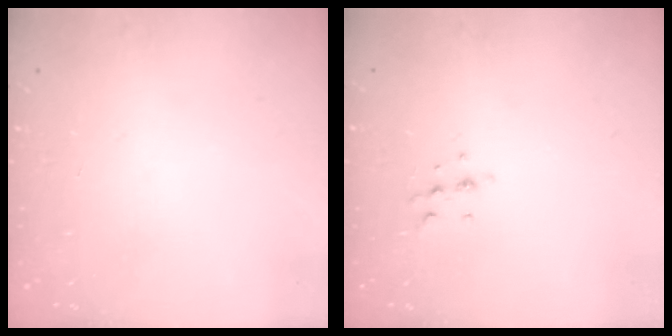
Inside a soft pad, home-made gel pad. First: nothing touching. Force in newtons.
{"total": 5.3, "press": 5.1, "slide": 1.5}